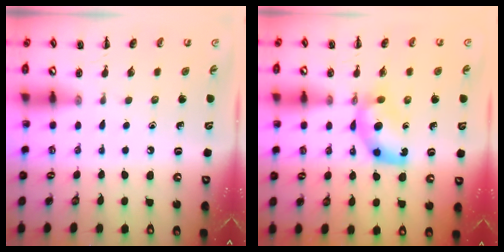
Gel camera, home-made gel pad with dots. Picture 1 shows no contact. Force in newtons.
{"total": 7.4, "press": 7.4, "slide": 0.8}